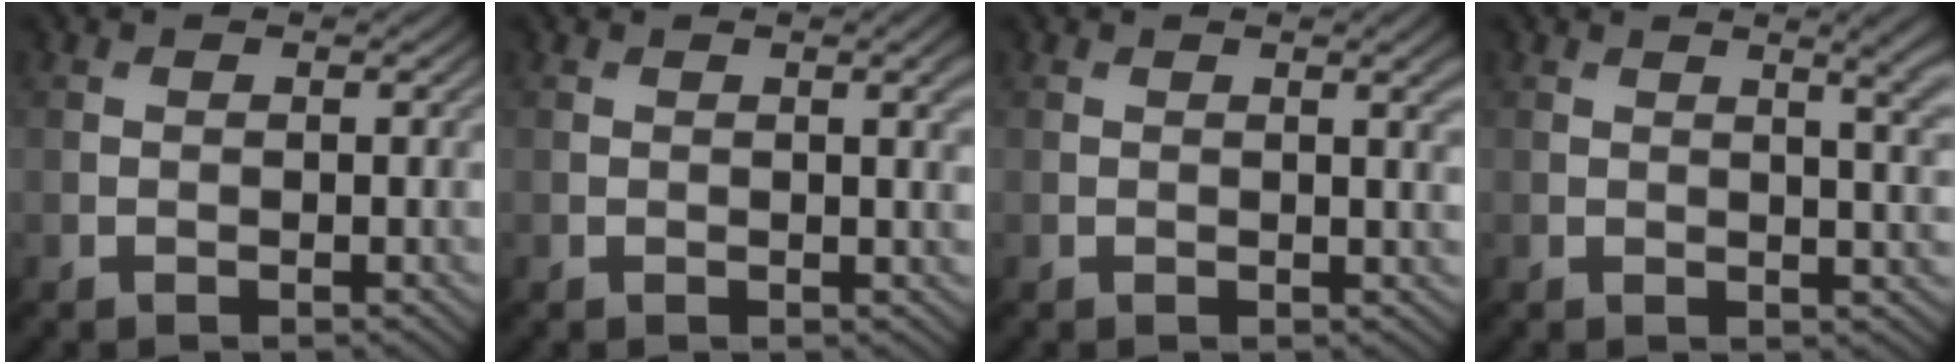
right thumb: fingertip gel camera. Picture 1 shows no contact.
{"total": 2.6, "force": [0.7, 0.5, 2.4], "torque": [-0.031, 0.001, 0.012]}
{"total": 2.6, "force": [0.8, 0.5, 2.4], "torque": [-0.031, 0.001, 0.013]}
{"total": 5.1, "force": [1.9, 1.4, 4.5], "torque": [-0.057, 0.012, 0.022]}